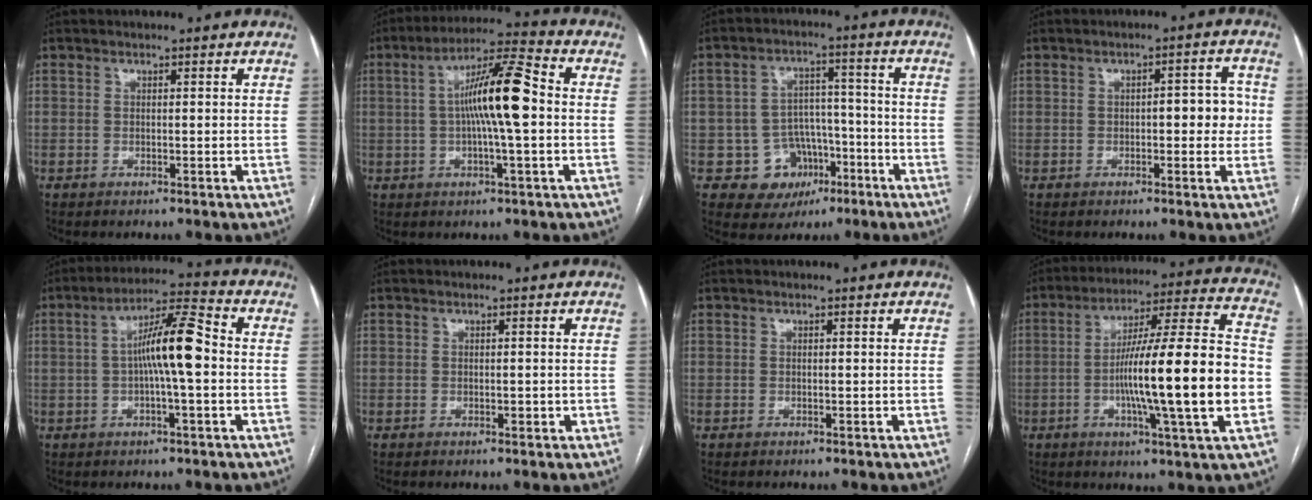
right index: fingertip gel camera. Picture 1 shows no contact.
{"total": 11.7, "force": [0.3, 0.9, 11.7], "torque": [-0.206, 0.020, -0.002]}
{"total": 8.2, "force": [-3.3, 7.3, 1.6], "torque": [-0.008, 0.026, -0.039]}
{"total": 5.1, "force": [-0.1, 2.0, 4.7], "torque": [-0.053, 0.019, -0.003]}
{"total": 9.7, "force": [-0.2, 0.9, 9.6], "torque": [-0.170, 0.023, -0.010]}
{"total": 0.9, "force": [-0.2, 0.4, 0.8], "torque": [-0.010, 0.000, -0.001]}
{"total": 0.0}
{"total": 20.8, "force": [-3.6, 0.4, 20.5], "torque": [-0.313, 0.009, -0.060]}